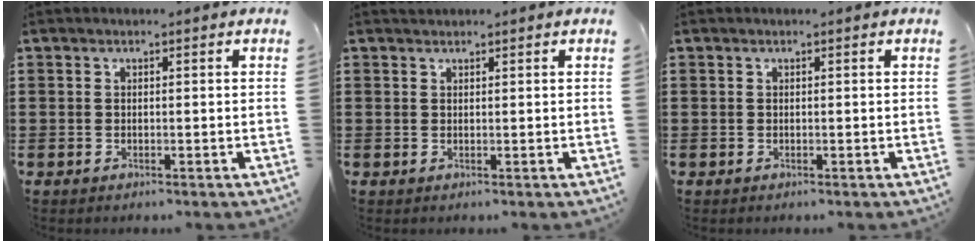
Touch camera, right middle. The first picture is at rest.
{"total": 0.0}
{"total": 0.0}